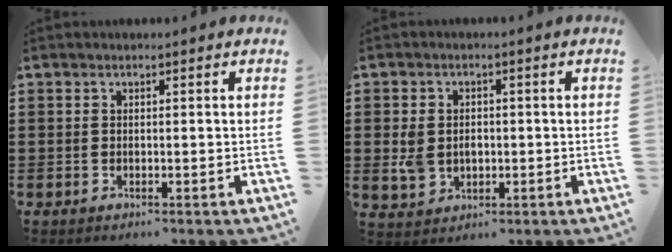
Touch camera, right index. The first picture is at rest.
{"total": 4.2, "force": [-0.1, 3.3, 2.6], "torque": [-0.071, 0.005, -0.007]}